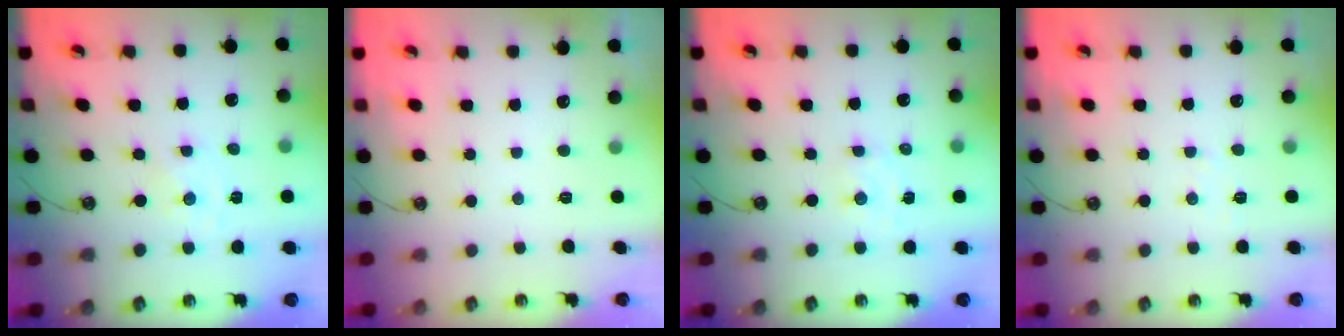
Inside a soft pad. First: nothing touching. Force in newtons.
{"total": 0.0}
{"total": 2.3, "press": 2.3, "slide": 0.3}
{"total": 3.9, "press": 3.9, "slide": 0.5}